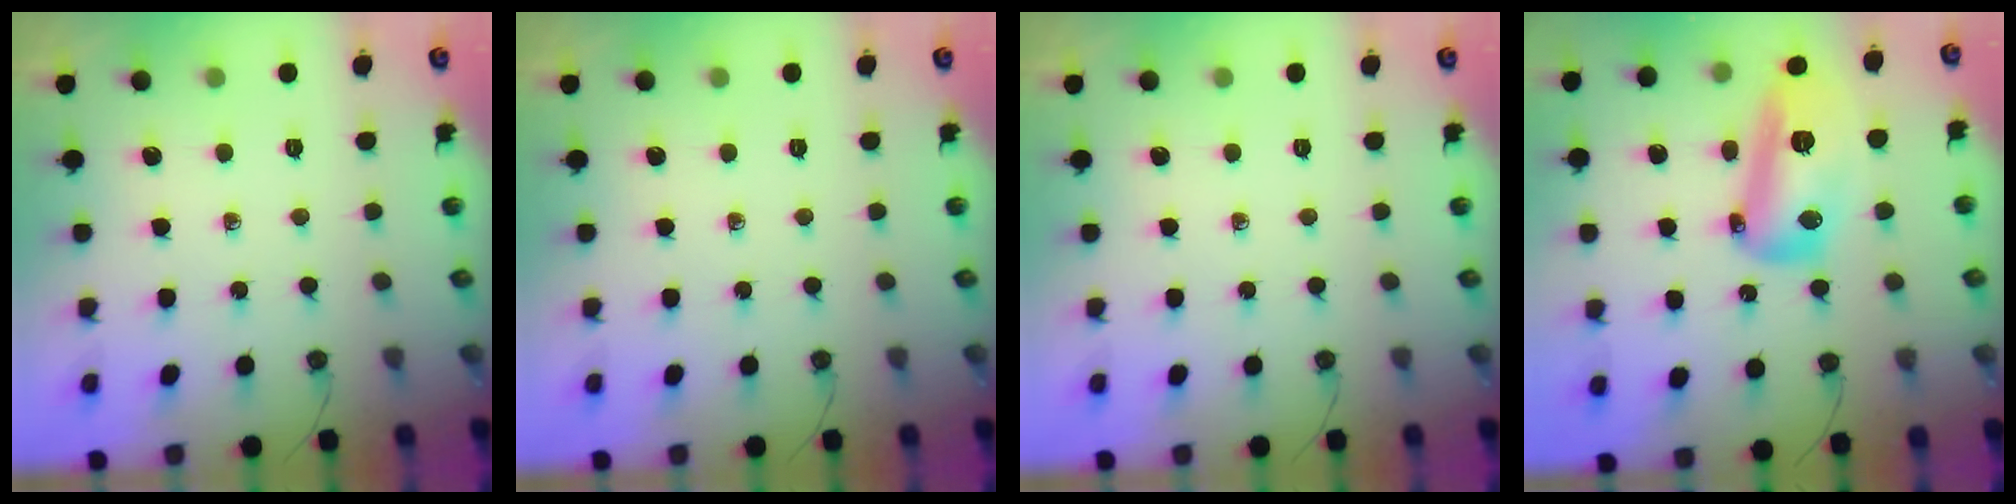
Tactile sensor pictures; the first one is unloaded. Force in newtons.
{"total": 0.0}
{"total": 0.0}
{"total": 16.5, "press": 16.4, "slide": 1.2}